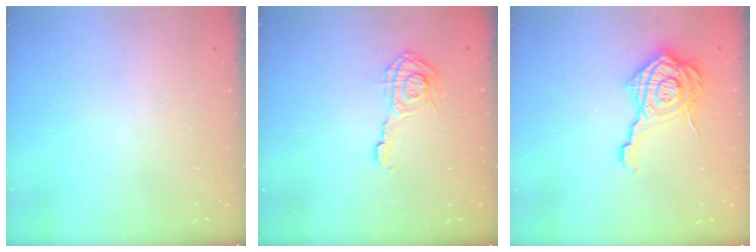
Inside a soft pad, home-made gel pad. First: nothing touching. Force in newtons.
{"total": 9.2, "press": 9.2, "slide": 0.3}
{"total": 15.8, "press": 15.7, "slide": 1.1}